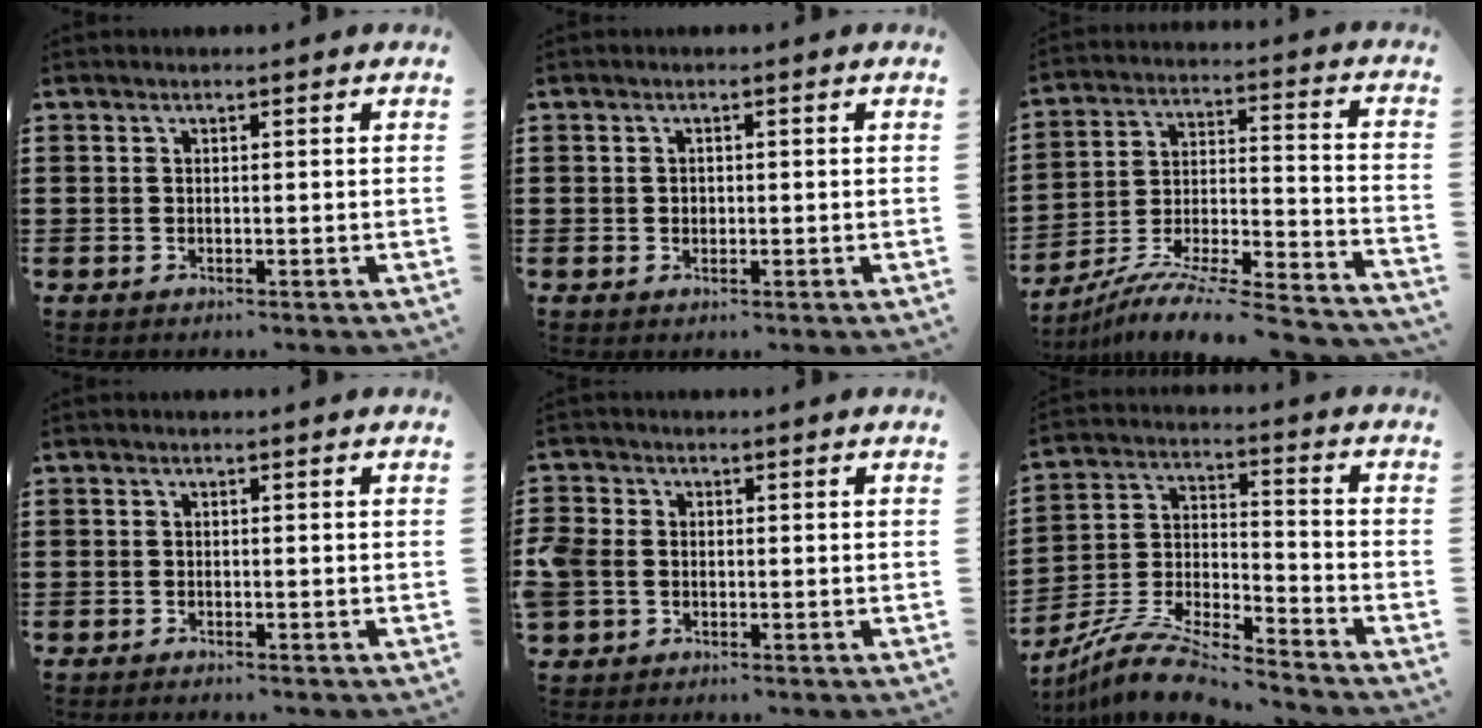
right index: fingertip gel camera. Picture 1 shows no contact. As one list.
[{"total": 0.5, "force": [0.0, 0.5, 0.2], "torque": [-0.005, 0.002, 0.000]}, {"total": 7.6, "force": [-6.8, 0.1, 3.4], "torque": [-0.056, -0.005, -0.140]}, {"total": 0.9, "force": [-0.9, 0.1, -0.1], "torque": [-0.001, 0.002, -0.019]}, {"total": 2.8, "force": [-0.8, 2.3, 1.3], "torque": [-0.044, 0.002, -0.021]}, {"total": 9.1, "force": [-8.6, 0.7, 2.9], "torque": [-0.064, 0.005, -0.176]}]